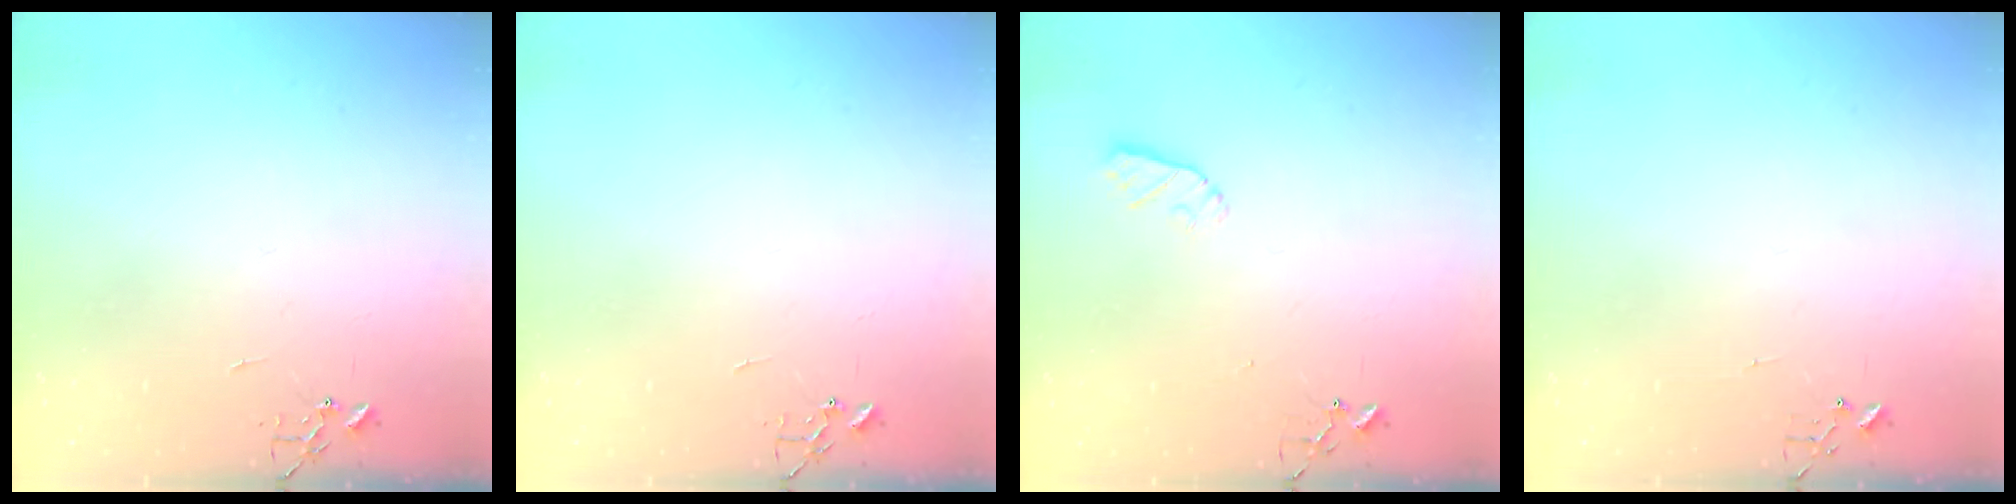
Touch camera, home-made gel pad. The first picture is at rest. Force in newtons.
{"total": 0.0}
{"total": 4.4, "press": 4.4, "slide": 0.6}
{"total": 3.6, "press": 3.6, "slide": 0.4}